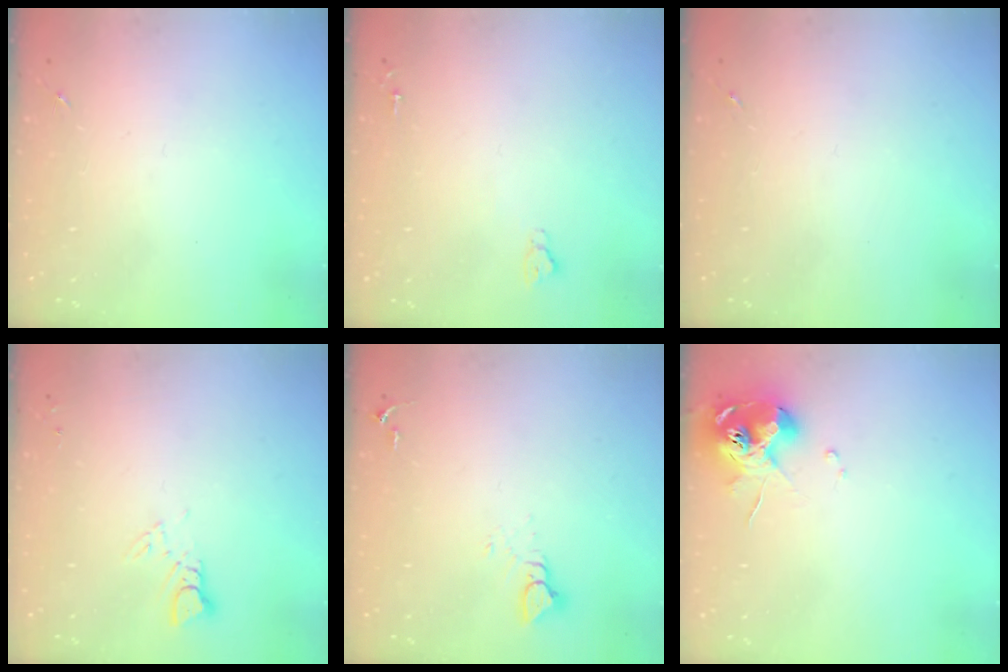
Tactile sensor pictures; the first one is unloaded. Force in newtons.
{"total": 2.6, "press": 2.5, "slide": 0.3}
{"total": 0.0}
{"total": 3.0, "press": 3.0, "slide": 0.3}
{"total": 3.9, "press": 3.9, "slide": 0.2}
{"total": 10.5, "press": 10.4, "slide": 1.3}